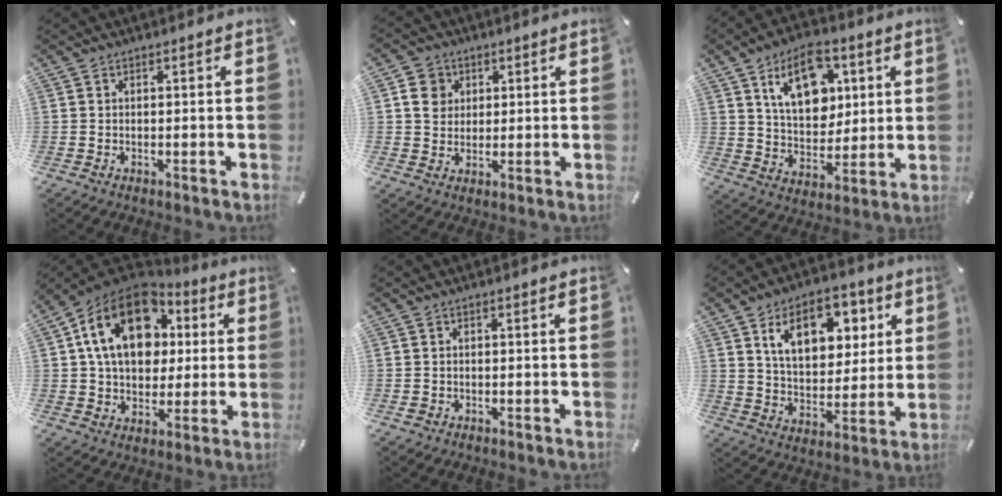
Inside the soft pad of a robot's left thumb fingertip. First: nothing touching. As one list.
[{"total": 5.4, "force": [1.5, 5.0, 1.2], "torque": [-0.017, 0.004, 0.025]}, {"total": 14.5, "force": [6.3, 9.7, 8.7], "torque": [-0.130, -0.012, 0.112]}, {"total": 19.9, "force": [6.0, 14.4, 12.2], "torque": [-0.225, -0.013, 0.104]}, {"total": 0.7, "force": [-0.3, 0.7, 0.1], "torque": [-0.003, 0.003, -0.008]}, {"total": 14.4, "force": [7.2, 9.3, 8.3], "torque": [-0.131, -0.017, 0.126]}]